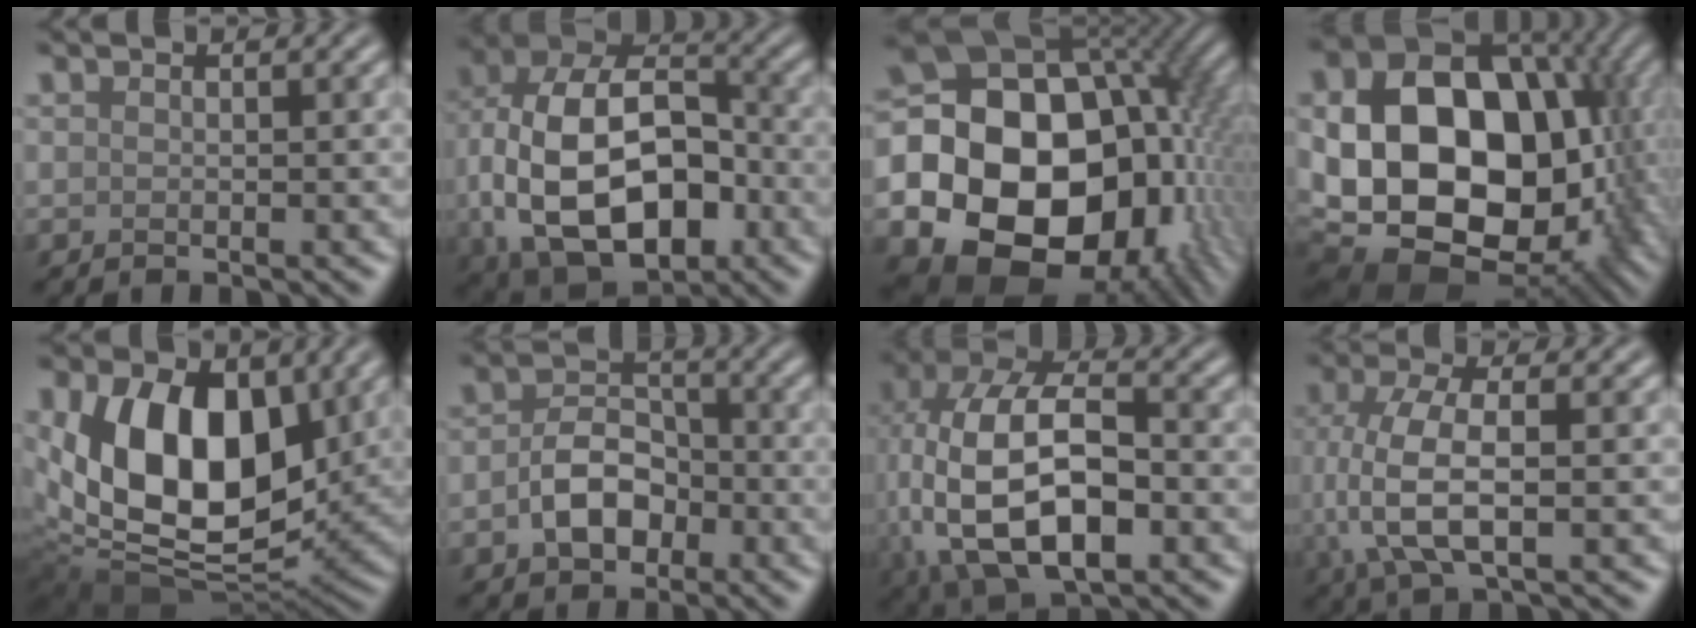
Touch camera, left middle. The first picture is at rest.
{"total": 14.6, "force": [-2.4, 9.6, 10.7], "torque": [-0.213, -0.018, -0.041]}
{"total": 23.4, "force": [-4.1, 19.0, 13.0], "torque": [-0.239, -0.014, -0.089]}
{"total": 21.4, "force": [-1.1, 16.2, 14.0], "torque": [-0.247, -0.022, 0.009]}
{"total": 13.2, "force": [2.7, 8.1, 10.0], "torque": [-0.171, -0.017, 0.046]}
{"total": 4.7, "force": [-1.4, 3.3, 3.0], "torque": [-0.054, 0.002, -0.028]}
{"total": 13.9, "force": [-1.5, 8.0, 11.3], "torque": [-0.231, -0.004, -0.027]}
{"total": 6.9, "force": [-0.3, 3.0, 6.2], "torque": [-0.138, -0.002, -0.005]}